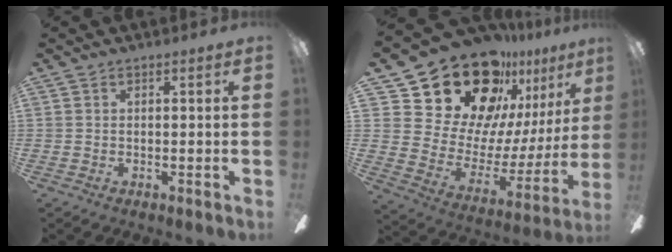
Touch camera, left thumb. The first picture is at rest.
{"total": 25.9, "force": [19.7, 13.1, 10.7], "torque": [-0.181, -0.146, 0.371]}